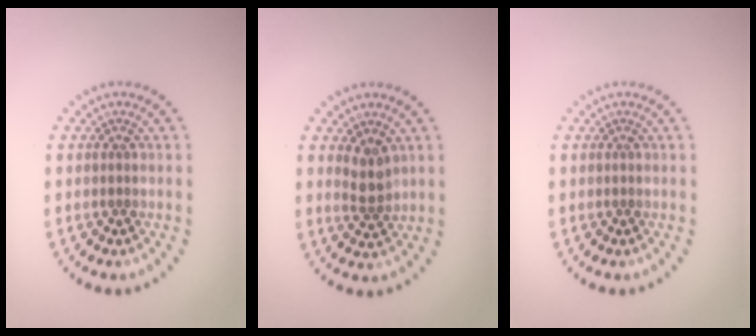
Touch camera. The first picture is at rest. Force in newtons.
{"total": 2.1, "press": 1.8, "slide": 1.1}
{"total": 0.0}